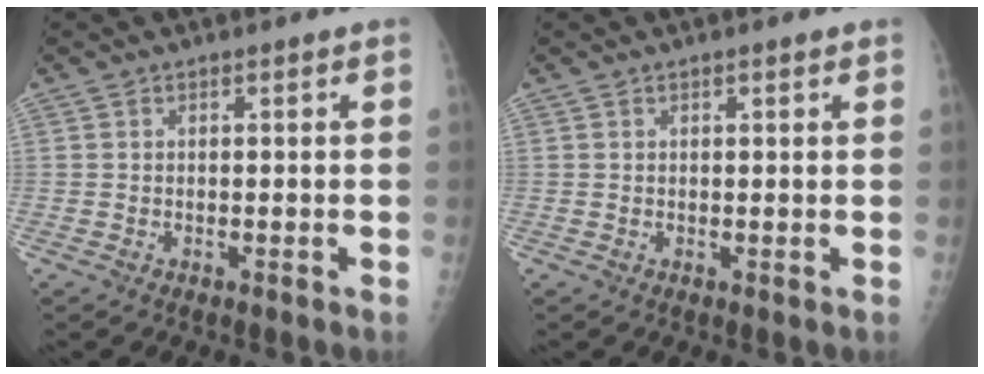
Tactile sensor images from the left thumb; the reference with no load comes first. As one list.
[{"total": 0.9, "force": [0.6, 0.2, 0.7], "torque": [-0.009, -0.001, 0.008]}]